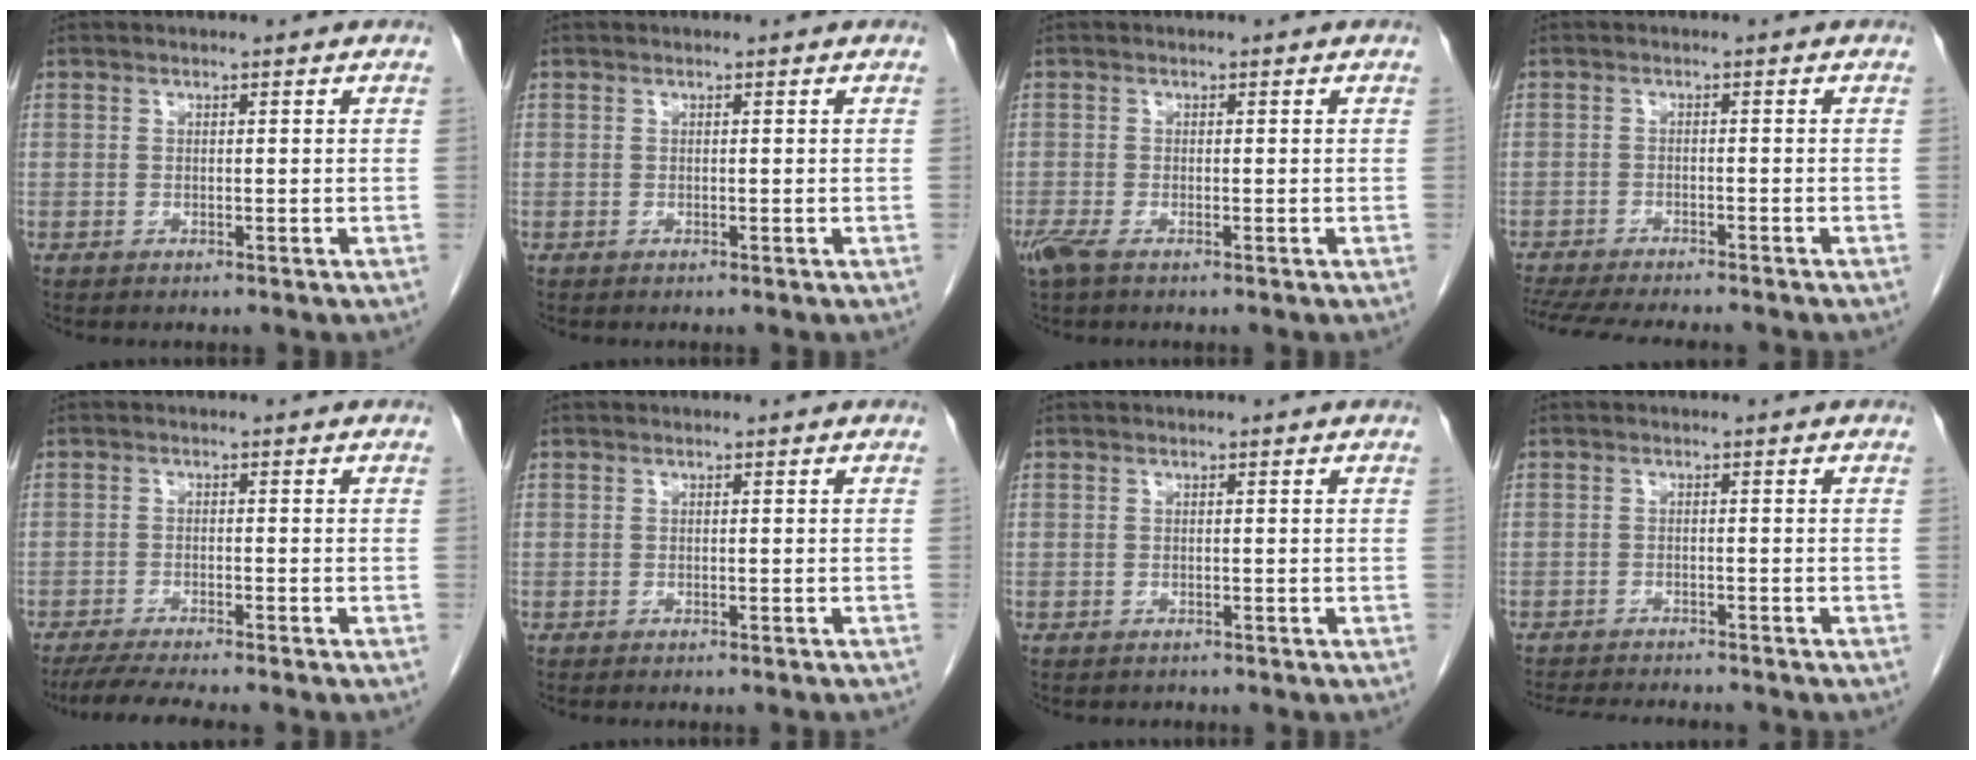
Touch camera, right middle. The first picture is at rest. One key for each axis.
{"total": 0.0}
{"total": 2.4, "fx": -1.5, "fy": 0.6, "fz": 1.7, "tx": -0.046, "ty": -0.009, "tz": -0.031}
{"total": 13.9, "fx": -12.2, "fy": 2.4, "fz": 6.2, "tx": -0.118, "ty": -0.021, "tz": -0.171}
{"total": 6.6, "fx": -5.7, "fy": -0.3, "fz": 3.3, "tx": -0.047, "ty": -0.018, "tz": -0.094}
{"total": 2.8, "fx": -2.6, "fy": 0.0, "fz": 1.2, "tx": -0.015, "ty": -0.002, "tz": -0.031}
{"total": 0.0}
{"total": 9.6, "fx": -8.9, "fy": 1.4, "fz": 3.3, "tx": -0.049, "ty": -0.008, "tz": -0.124}